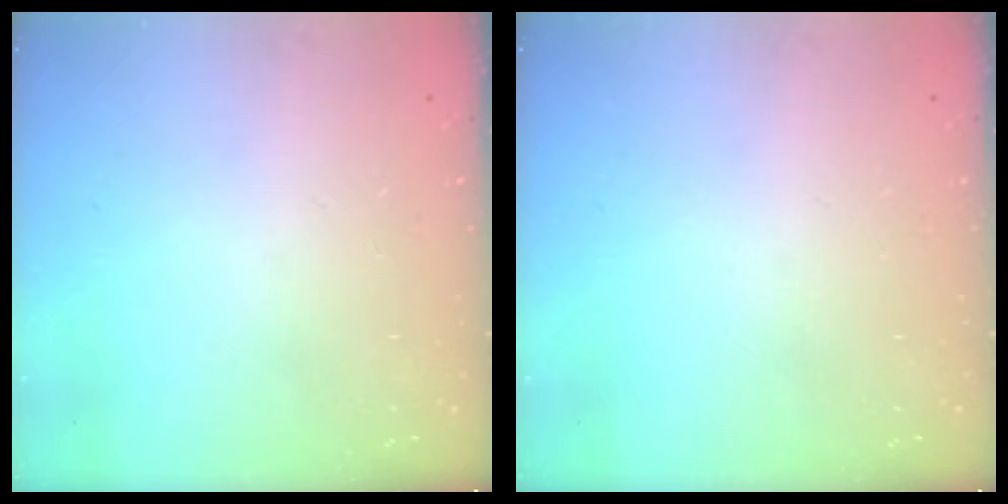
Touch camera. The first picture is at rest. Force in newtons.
{"total": 0.0}